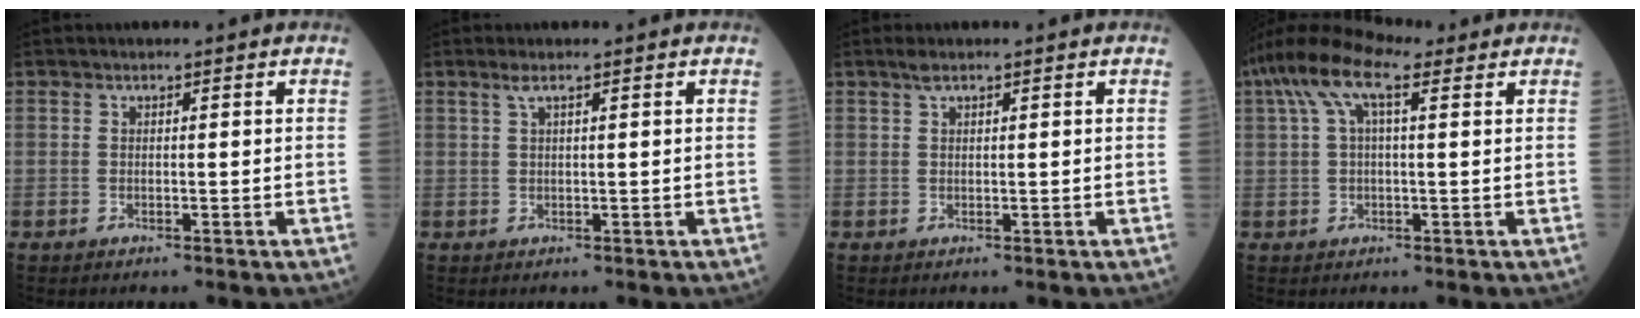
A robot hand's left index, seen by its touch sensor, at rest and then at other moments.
{"total": 1.8, "force": [1.2, 0.1, 1.3], "torque": [-0.036, 0.009, 0.026]}
{"total": 1.5, "force": [1.2, 0.3, 1.0], "torque": [-0.026, 0.011, 0.025]}
{"total": 9.2, "force": [4.9, 2.8, 7.2], "torque": [-0.157, 0.045, 0.091]}